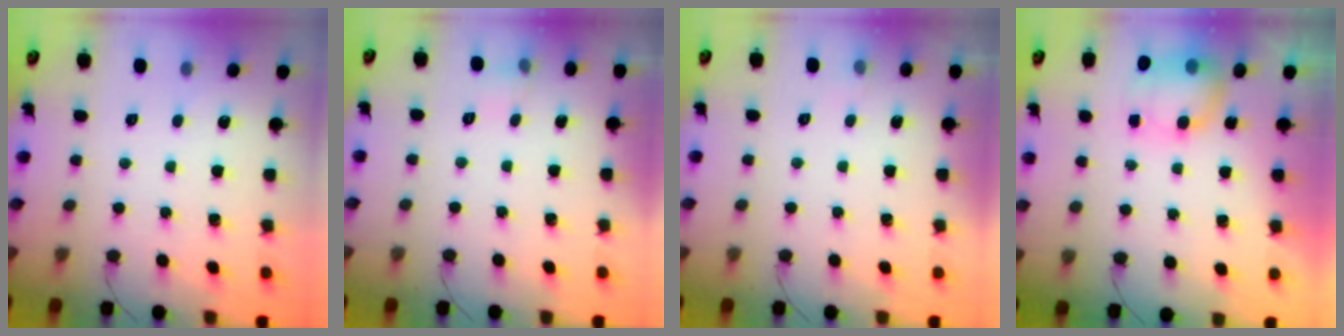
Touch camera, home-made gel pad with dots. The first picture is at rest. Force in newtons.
{"total": 4.4, "press": 4.2, "slide": 1.2}
{"total": 7.1, "press": 2.9, "slide": 6.5}
{"total": 7.4, "press": 7.2, "slide": 1.9}